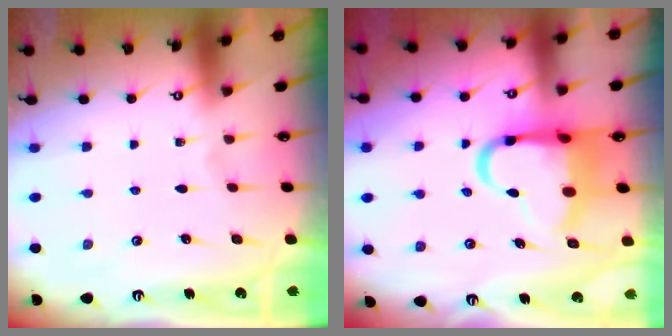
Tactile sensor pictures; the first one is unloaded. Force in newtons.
{"total": 12.0, "press": 11.7, "slide": 2.7}